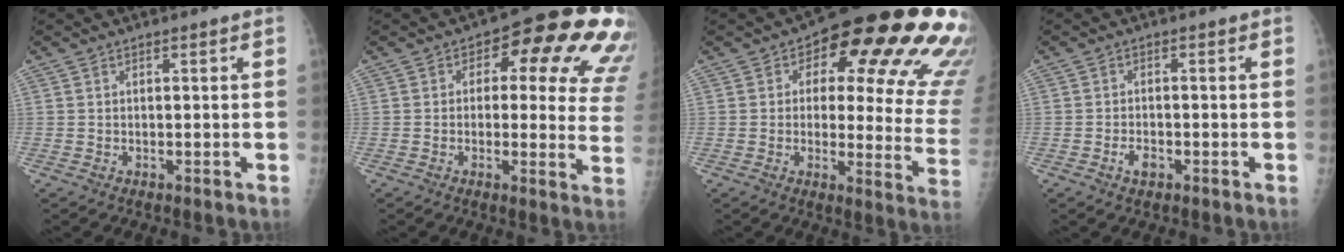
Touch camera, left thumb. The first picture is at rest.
{"total": 18.3, "force": [7.2, 8.8, 14.4], "torque": [-0.119, -0.005, 0.071]}
{"total": 24.0, "force": [10.9, 9.9, 18.9], "torque": [-0.186, -0.025, 0.128]}
{"total": 2.4, "force": [-1.2, 1.4, 1.4], "torque": [-0.021, 0.004, -0.020]}